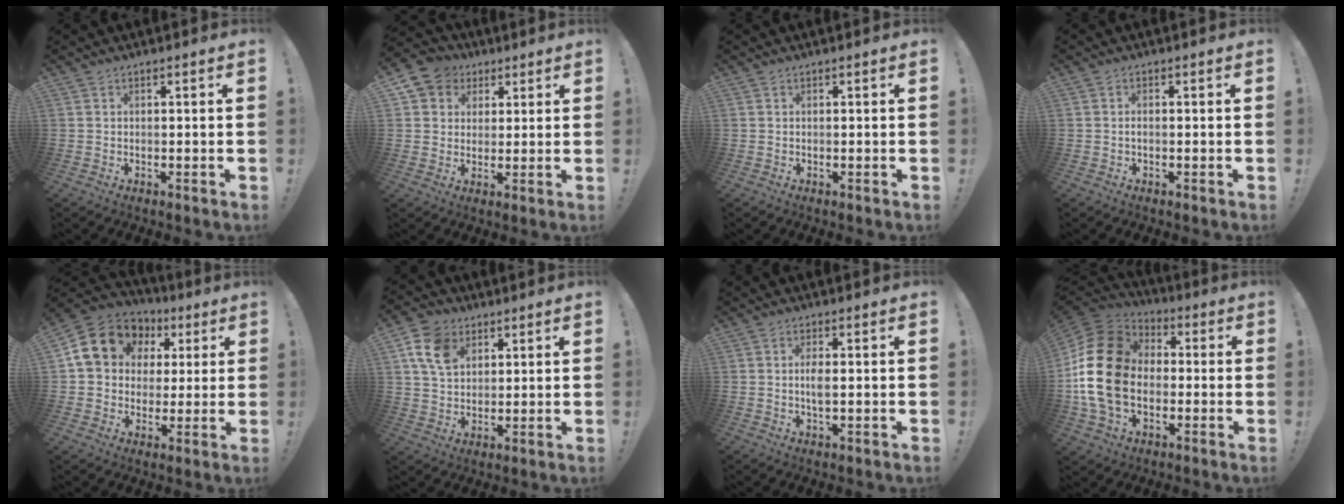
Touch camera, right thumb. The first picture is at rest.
{"total": 7.1, "force": [2.5, 6.5, 1.4], "torque": [-0.014, -0.014, 0.051]}
{"total": 0.0}
{"total": 1.0, "force": [-0.6, 0.2, 0.8], "torque": [-0.020, 0.004, -0.009]}
{"total": 16.1, "force": [5.8, 13.0, 7.5], "torque": [-0.115, -0.016, 0.125]}
{"total": 11.5, "force": [5.3, 8.2, 6.0], "torque": [-0.096, -0.010, 0.104]}
{"total": 3.1, "force": [0.2, 0.8, 3.0], "torque": [-0.058, -0.005, -0.002]}
{"total": 22.7, "force": [-0.6, 16.4, 15.8], "torque": [-0.301, 0.022, -0.005]}